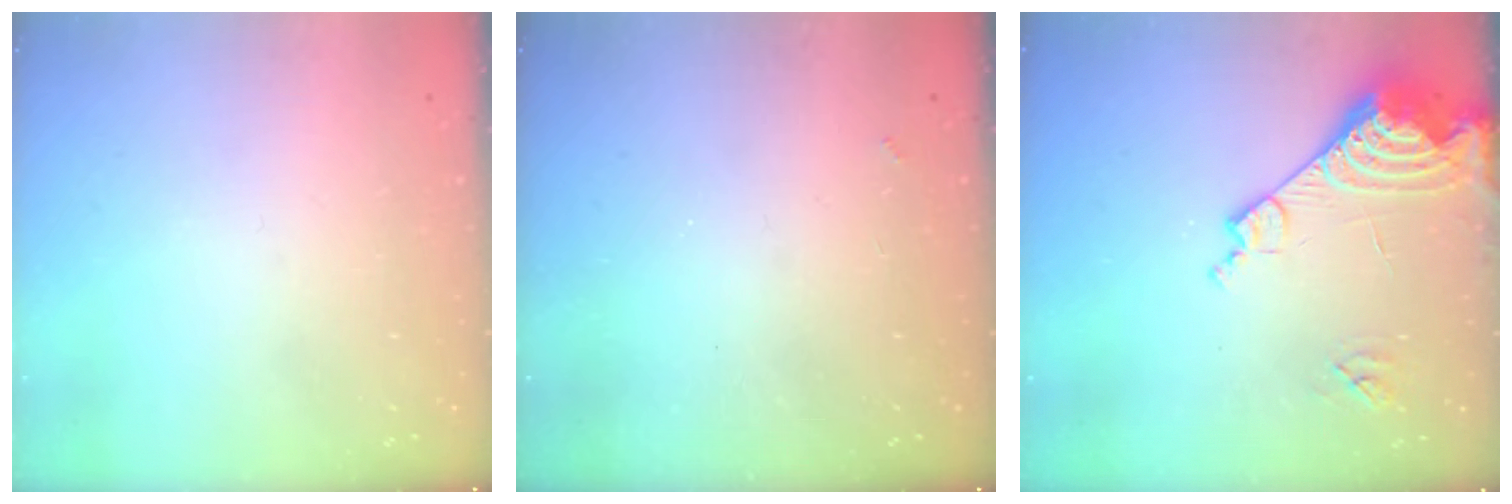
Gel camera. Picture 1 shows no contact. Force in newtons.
{"total": 3.4, "press": 3.3, "slide": 0.5}
{"total": 15.0, "press": 14.9, "slide": 1.6}